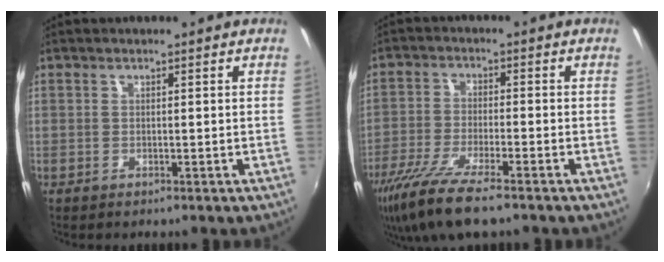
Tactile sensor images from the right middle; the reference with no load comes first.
{"total": 11.3, "force": [-8.2, 1.7, 7.6], "torque": [-0.172, -0.038, -0.154]}